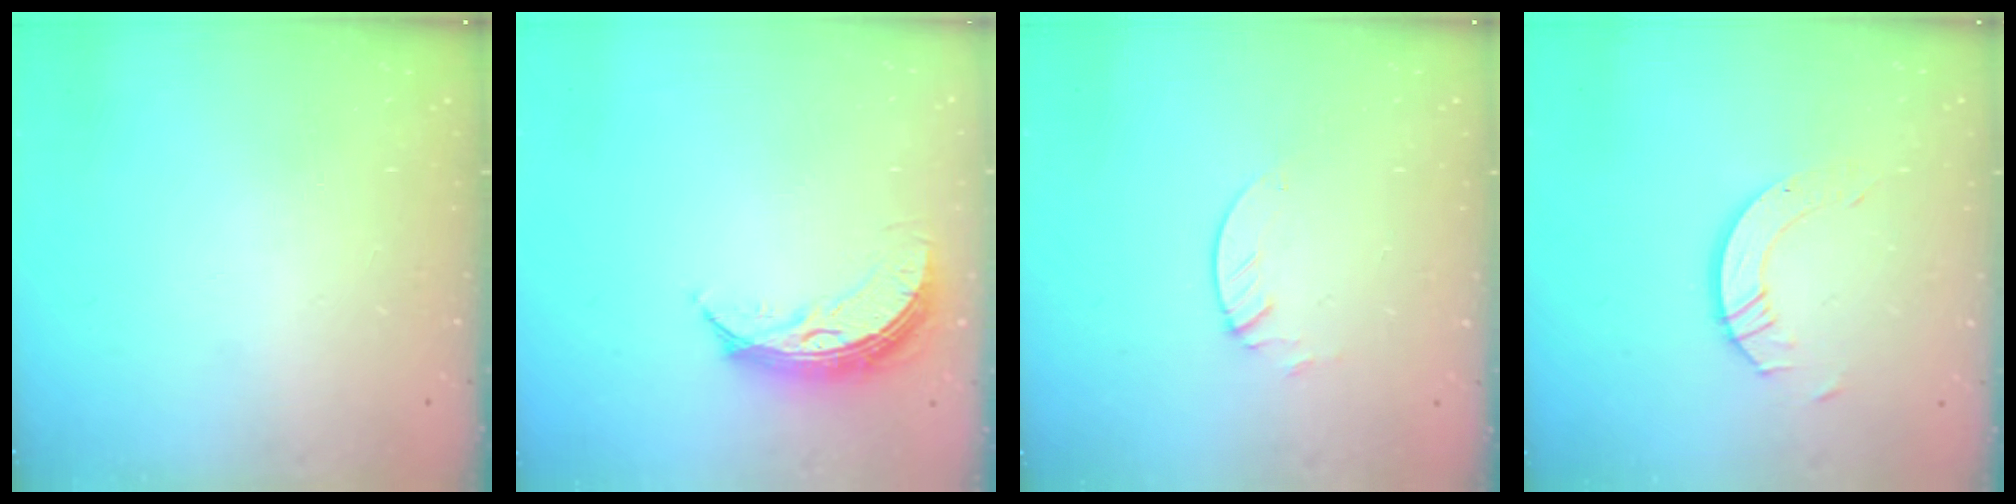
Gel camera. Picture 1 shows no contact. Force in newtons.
{"total": 9.3, "press": 9.3, "slide": 0.0}
{"total": 2.1, "press": 2.1, "slide": 0.2}
{"total": 6.0, "press": 6.0, "slide": 0.4}